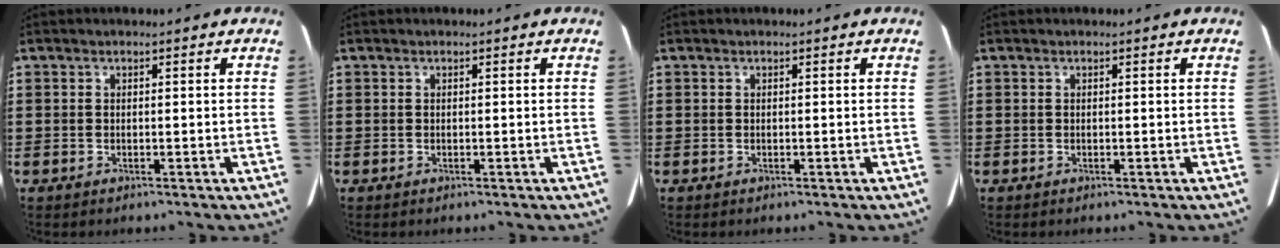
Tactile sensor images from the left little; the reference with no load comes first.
{"total": 0.0}
{"total": 0.0}
{"total": 0.0}